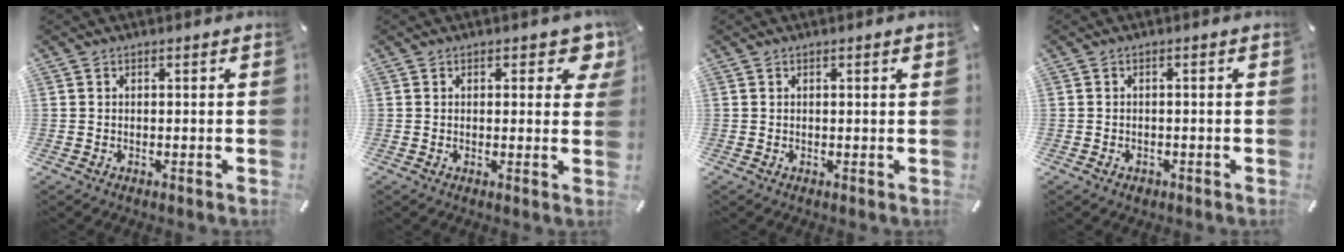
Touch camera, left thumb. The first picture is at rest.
{"total": 4.6, "force": [2.5, 2.4, 3.0], "torque": [-0.026, -0.011, 0.036]}
{"total": 1.0, "force": [0.4, 0.1, 0.9], "torque": [-0.017, 0.000, 0.006]}
{"total": 1.5, "force": [-0.8, 1.0, 0.9], "torque": [-0.017, 0.003, -0.015]}